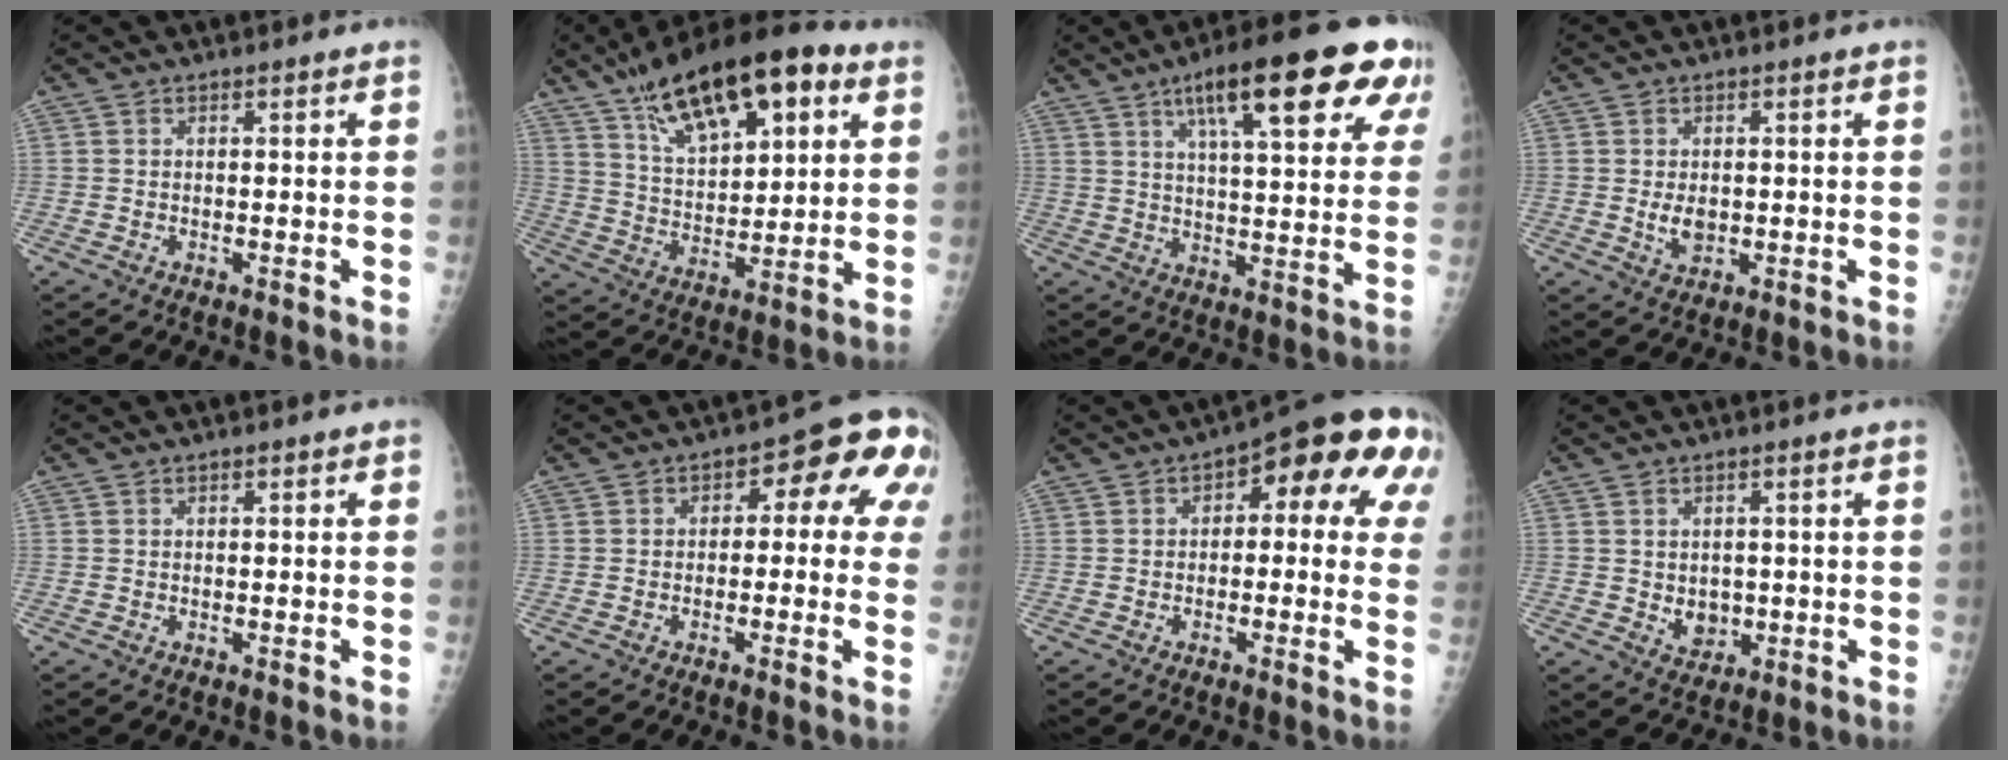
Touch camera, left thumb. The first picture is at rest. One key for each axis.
{"total": 21.8, "fx": 11.5, "fy": 9.2, "fz": 16.1, "tx": -0.236, "ty": -0.023, "tz": 0.197}
{"total": 22.1, "fx": 11.3, "fy": 5.7, "fz": 18.1, "tx": -0.240, "ty": -0.008, "tz": 0.160}
{"total": 3.6, "fx": -0.3, "fy": 2.4, "fz": 2.6, "tx": -0.034, "ty": -0.005, "tz": 0.002}
{"total": 0.7, "fx": 0.2, "fy": 0.4, "fz": 0.6, "tx": -0.006, "ty": 0.002, "tz": 0.000}
{"total": 11.0, "fx": 1.7, "fy": 6.1, "fz": 9.0, "tx": -0.059, "ty": 0.035, "tz": 0.007}
{"total": 15.6, "fx": 4.3, "fy": 7.0, "fz": 13.3, "tx": -0.116, "ty": 0.021, "tz": 0.034}
{"total": 4.3, "fx": -0.4, "fy": 3.6, "fz": 2.5, "tx": -0.012, "ty": -0.003, "tz": 0.005}